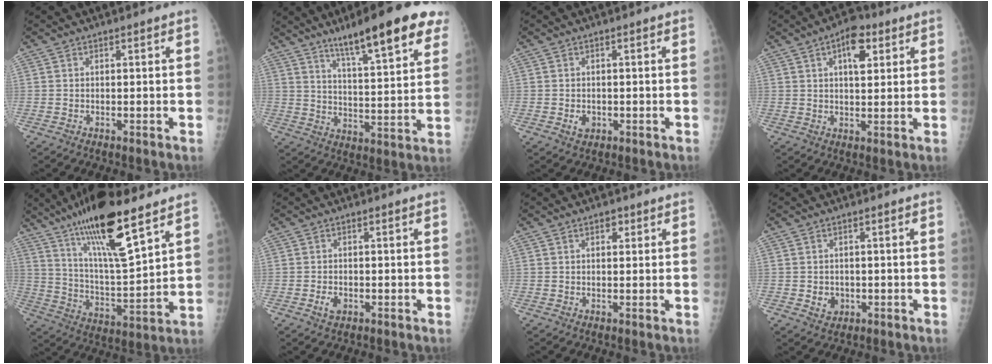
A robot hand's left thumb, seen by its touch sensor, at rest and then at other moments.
{"total": 17.8, "force": [11.5, 2.9, 13.3], "torque": [-0.168, -0.045, 0.172]}
{"total": 2.0, "force": [-0.5, 1.6, 1.1], "torque": [-0.009, 0.002, -0.003]}
{"total": 7.6, "force": [3.3, 3.7, 5.7], "torque": [-0.067, -0.005, 0.046]}
{"total": 19.6, "force": [12.7, 4.1, 14.3], "torque": [-0.240, -0.060, 0.231]}
{"total": 2.3, "force": [-0.7, 1.7, 1.5], "torque": [-0.022, 0.001, -0.009]}
{"total": 1.9, "force": [1.0, 1.1, 1.1], "torque": [-0.008, -0.002, 0.014]}
{"total": 2.8, "force": [-0.5, 2.5, 1.3], "torque": [-0.008, 0.001, 0.002]}